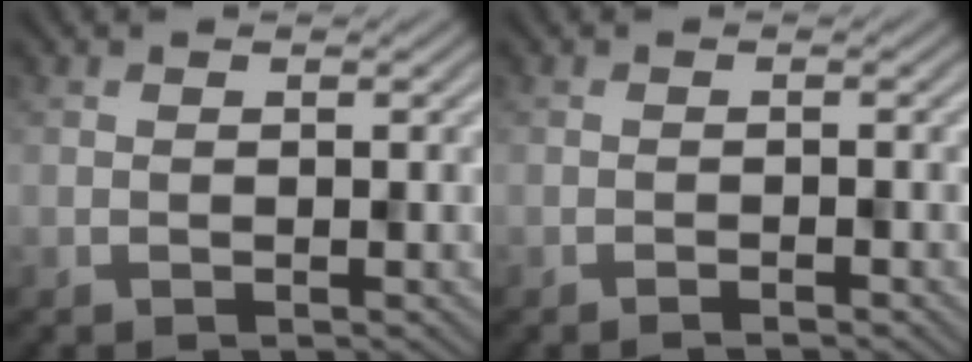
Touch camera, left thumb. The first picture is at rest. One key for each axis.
{"total": 0.8, "fx": -0.7, "fy": 0.0, "fz": 0.5, "tx": -0.008, "ty": 0.002, "tz": -0.015}